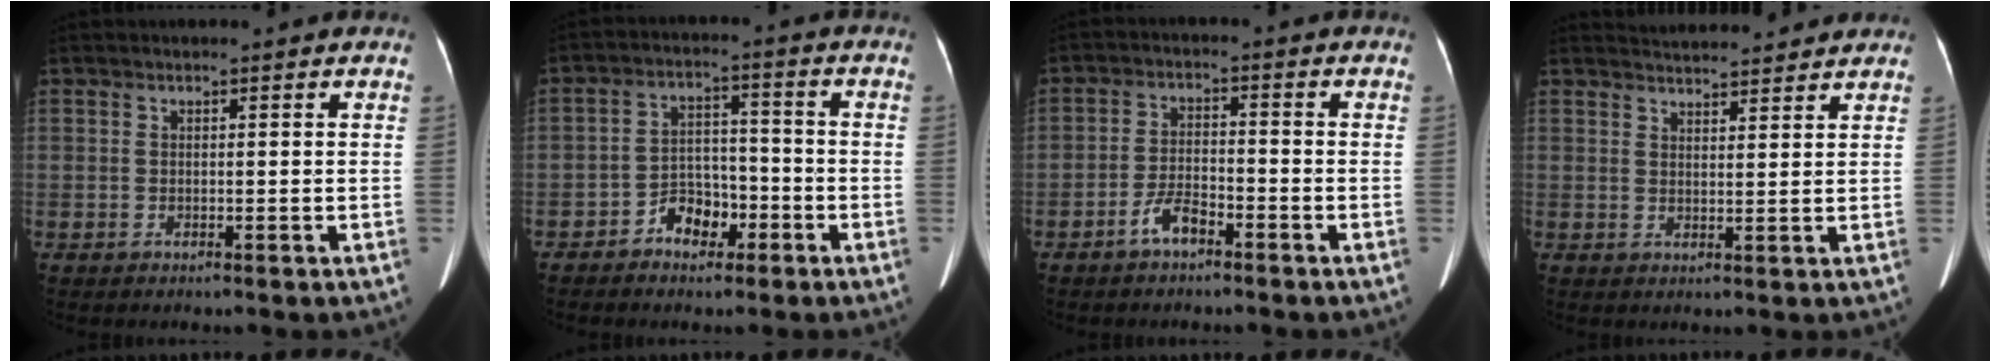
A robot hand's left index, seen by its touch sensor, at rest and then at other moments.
{"total": 5.4, "force": [-3.1, 3.5, 2.7], "torque": [-0.046, 0.021, -0.053]}
{"total": 3.8, "force": [-2.7, 1.3, 2.4], "torque": [-0.051, 0.005, -0.052]}
{"total": 8.0, "force": [7.7, 1.3, 1.6], "torque": [-0.025, 0.020, 0.102]}